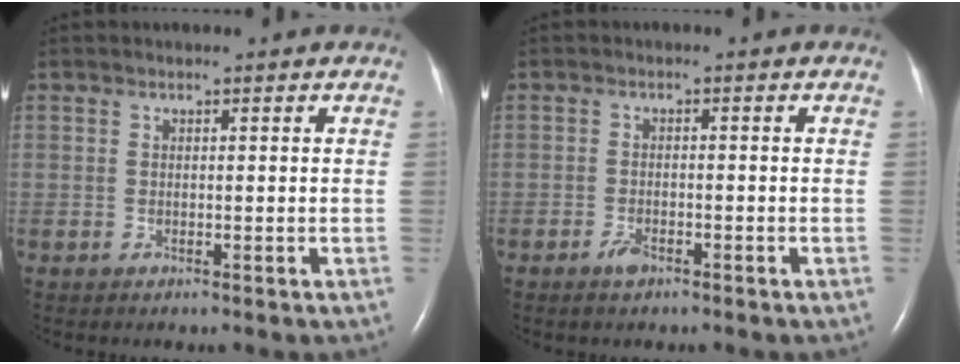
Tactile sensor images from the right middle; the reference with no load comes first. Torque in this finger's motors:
{"motor_torque": [-0.11, 0.05, 0.02, 0.04]}